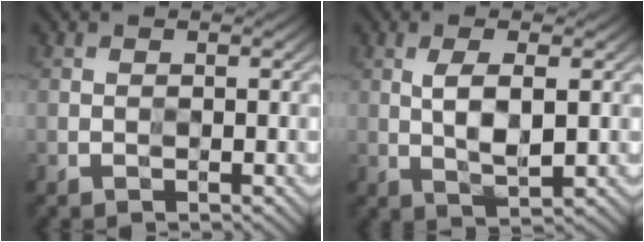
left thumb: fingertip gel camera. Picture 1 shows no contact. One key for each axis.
{"total": 4.5, "fx": 0.7, "fy": 1.5, "fz": 4.2, "tx": -0.089, "ty": -0.004, "tz": 0.017}